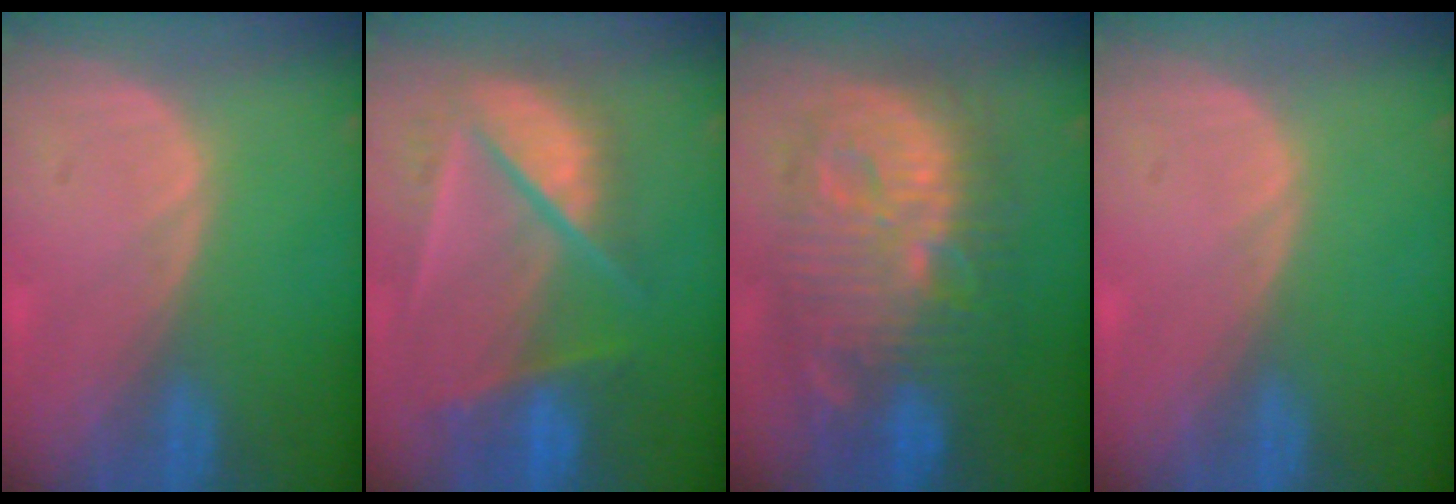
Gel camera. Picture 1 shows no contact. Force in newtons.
{"total": 9.8, "press": 8.3, "slide": 5.2}
{"total": 13.5, "press": 13.5, "slide": 1.3}
{"total": 0.0}